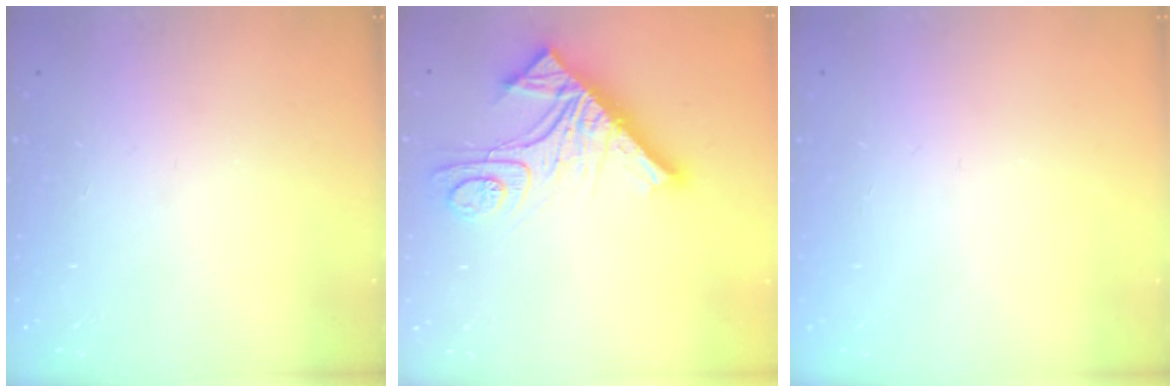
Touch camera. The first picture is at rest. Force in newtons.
{"total": 16.3, "press": 16.3, "slide": 1.5}
{"total": 0.0}